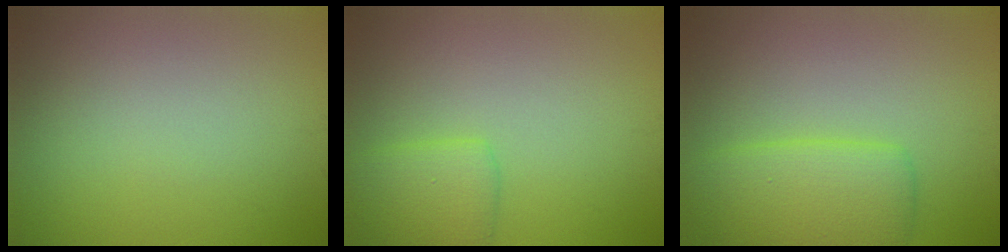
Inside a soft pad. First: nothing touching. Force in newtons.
{"total": 2.7, "press": 2.7, "slide": 0.0}
{"total": 4.6, "press": 4.6, "slide": 0.2}